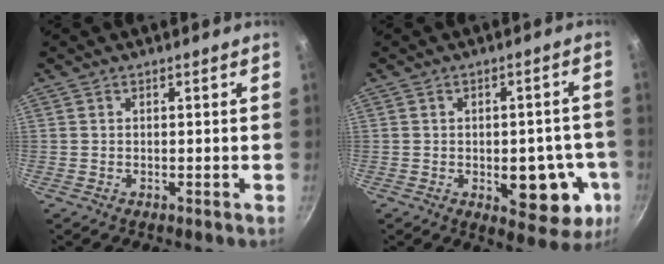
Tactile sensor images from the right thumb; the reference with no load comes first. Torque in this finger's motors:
{"motor_torque": [1.30, 1.29, 0.99, 0.11, 0.18]}